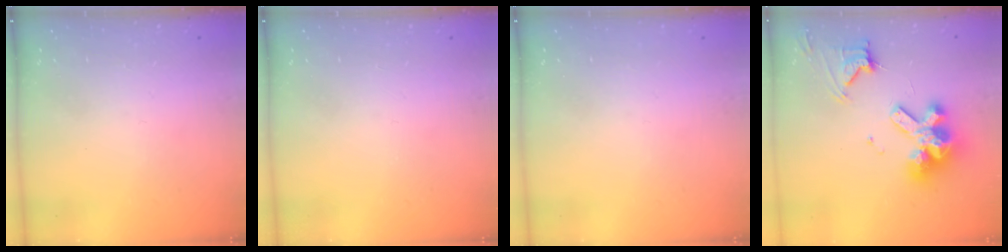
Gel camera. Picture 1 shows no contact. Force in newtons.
{"total": 0.0}
{"total": 0.0}
{"total": 15.7, "press": 15.6, "slide": 1.7}